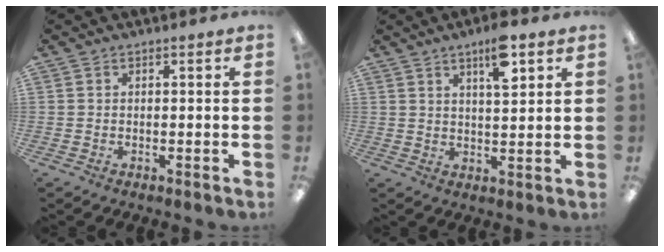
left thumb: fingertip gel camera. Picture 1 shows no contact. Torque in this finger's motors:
{"motor_torque": [0.06, 0.18, -0.21, 0.00, 0.05]}